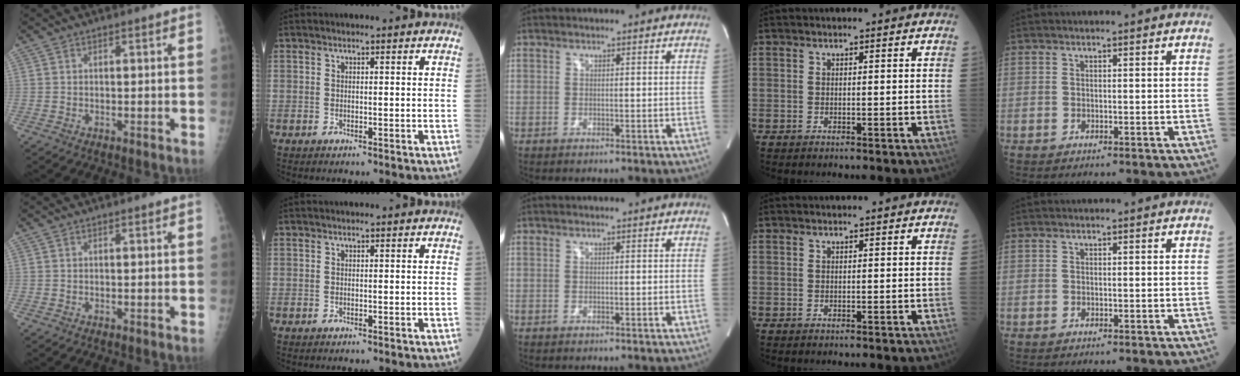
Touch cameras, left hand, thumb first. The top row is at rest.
{}